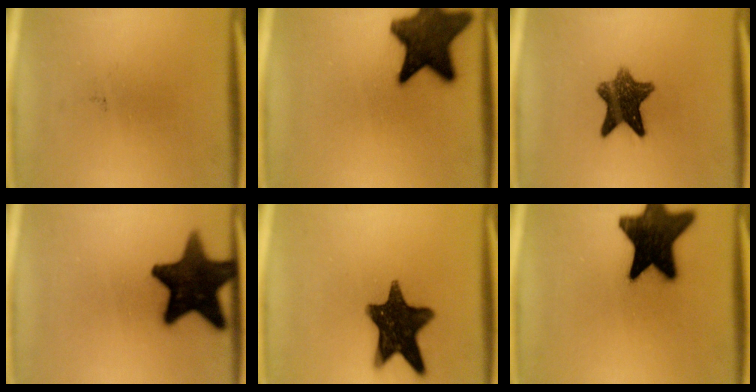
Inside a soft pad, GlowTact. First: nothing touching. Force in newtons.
{"total": 16.2}
{"total": 9.3}
{"total": 16.2}
{"total": 15.3}
{"total": 19.2}